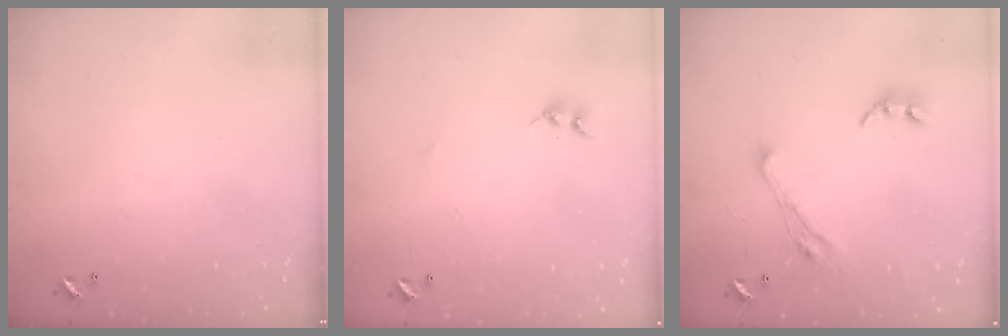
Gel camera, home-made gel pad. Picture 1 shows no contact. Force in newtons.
{"total": 6.7, "press": 6.7, "slide": 0.5}
{"total": 7.0, "press": 6.8, "slide": 1.3}